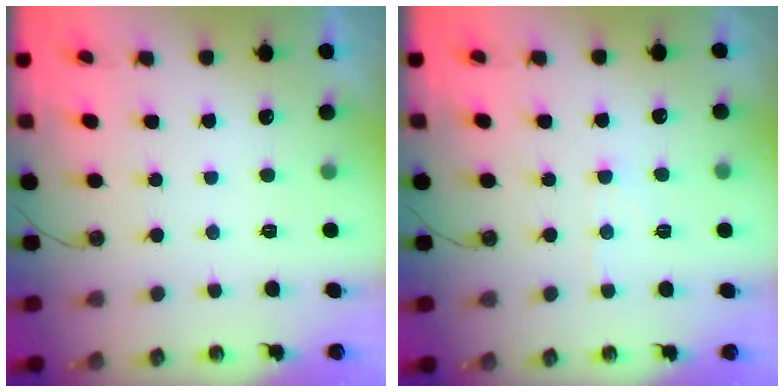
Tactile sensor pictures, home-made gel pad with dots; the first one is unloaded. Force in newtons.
{"total": 3.9, "press": 3.9, "slide": 0.6}